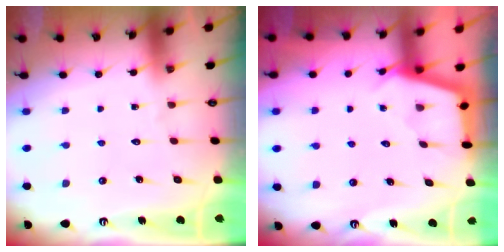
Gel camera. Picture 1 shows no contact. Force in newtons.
{"total": 2.9, "press": 2.9, "slide": 0.3}